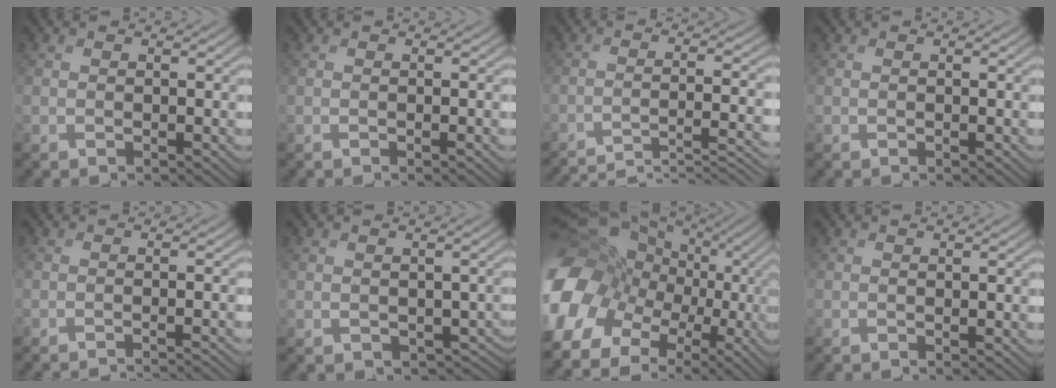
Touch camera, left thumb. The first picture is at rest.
{"total": 0.5, "force": [-0.2, 0.0, 0.5], "torque": [-0.008, 0.000, -0.003]}
{"total": 9.0, "force": [-7.4, 1.2, 5.1], "torque": [-0.082, 0.011, -0.108]}
{"total": 0.0}
{"total": 2.6, "force": [-2.0, 0.4, 1.6], "torque": [-0.010, 0.000, -0.039]}
{"total": 3.8, "force": [-0.8, 3.0, 2.1], "torque": [-0.042, -0.025, -0.009]}
{"total": 18.3, "force": [-3.0, 15.6, 9.1], "torque": [-0.282, -0.006, -0.059]}
{"total": 0.0}